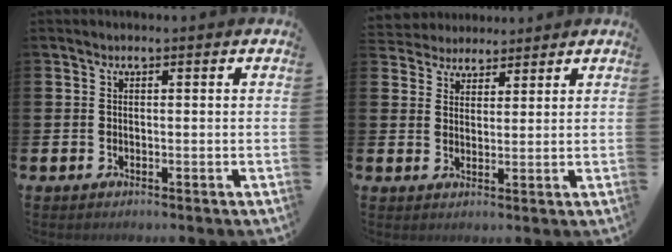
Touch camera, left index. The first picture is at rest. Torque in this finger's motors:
{"motor_torque": [0.72, -0.78, 1.05, 0.21]}